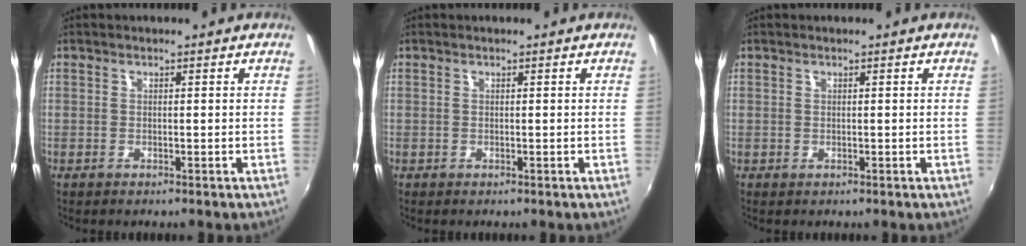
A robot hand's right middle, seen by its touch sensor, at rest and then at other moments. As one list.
[{"total": 0.0}, {"total": 0.0}]